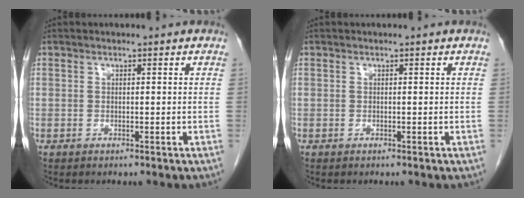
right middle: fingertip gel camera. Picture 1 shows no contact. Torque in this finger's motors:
{"motor_torque": [-0.02, 0.00, 0.00, 0.00]}